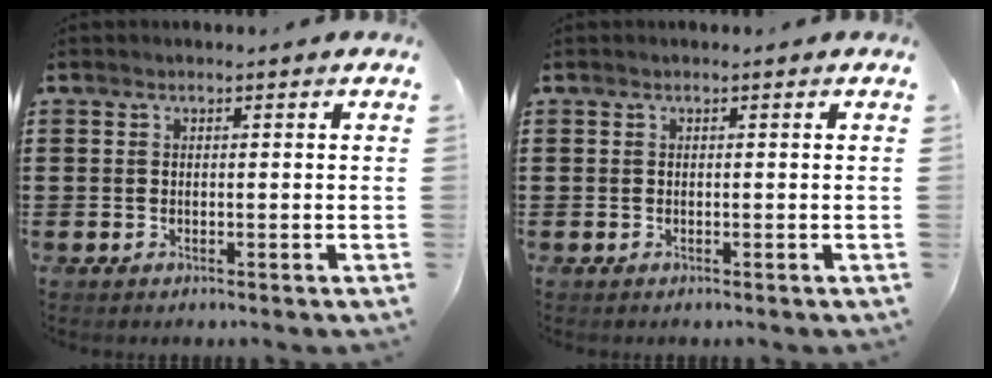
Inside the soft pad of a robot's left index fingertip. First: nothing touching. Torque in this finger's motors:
{"motor_torque": [0.00, 0.00, 0.00, 0.00]}